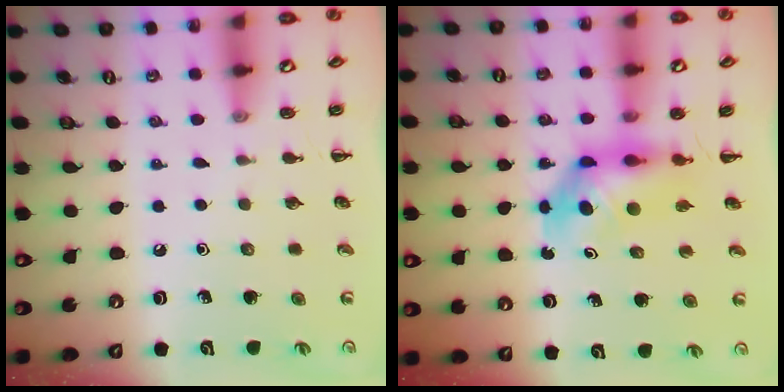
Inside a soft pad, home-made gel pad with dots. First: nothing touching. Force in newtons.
{"total": 5.4, "press": 5.3, "slide": 0.8}